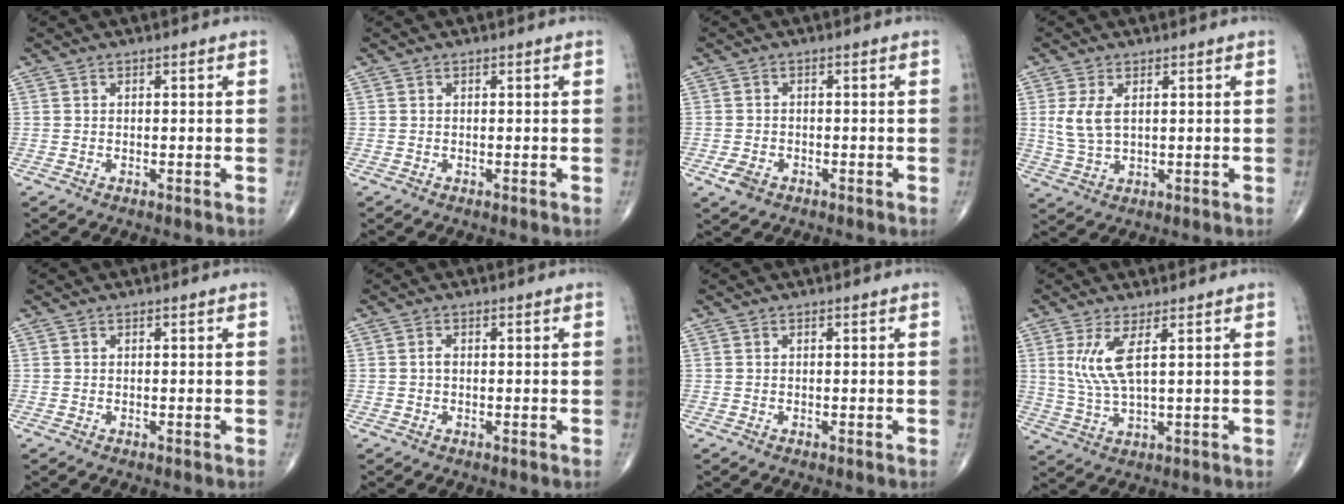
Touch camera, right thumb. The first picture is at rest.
{"total": 0.0}
{"total": 2.8, "force": [-1.4, 1.9, 1.5], "torque": [-0.029, 0.002, -0.021]}
{"total": 5.7, "force": [1.3, 3.2, 4.6], "torque": [-0.102, -0.005, 0.032]}
{"total": 0.0}
{"total": 1.0, "force": [-0.1, 0.6, 0.8], "torque": [-0.013, 0.001, -0.003]}
{"total": 0.0}
{"total": 6.7, "force": [2.1, 1.5, 6.2], "torque": [-0.146, -0.018, 0.051]}